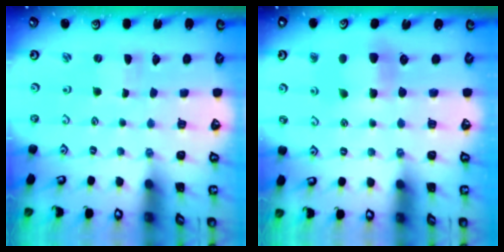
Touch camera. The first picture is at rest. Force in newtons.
{"total": 6.0, "press": 6.0, "slide": 0.5}